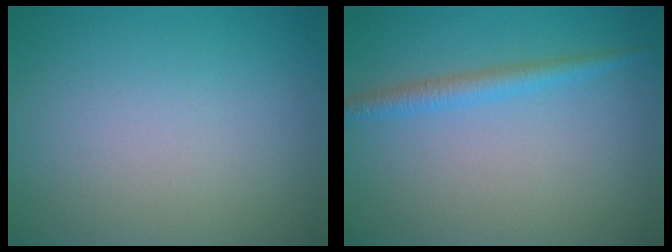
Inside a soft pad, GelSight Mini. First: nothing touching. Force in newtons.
{"total": 1.9, "press": 1.9, "slide": 0.0}